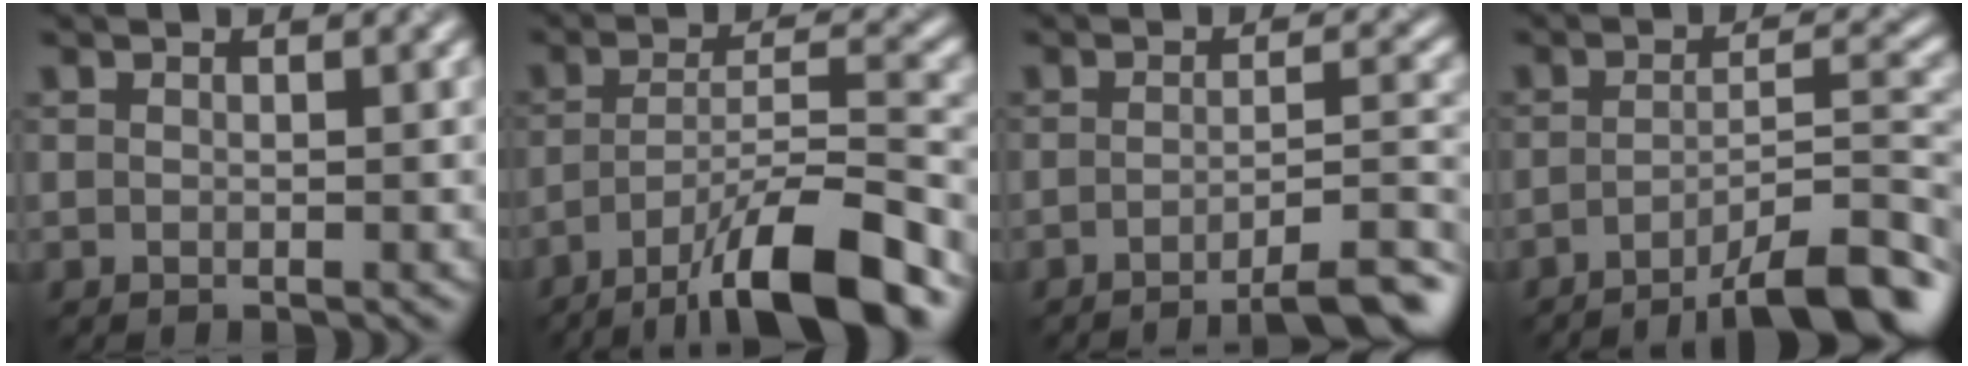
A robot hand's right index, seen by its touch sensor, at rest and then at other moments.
{"total": 10.9, "force": [-7.1, 2.4, 8.0], "torque": [-0.122, 0.012, -0.122]}
{"total": 6.6, "force": [-4.7, 1.3, 4.5], "torque": [-0.046, 0.011, -0.067]}
{"total": 8.9, "force": [-5.9, 2.0, 6.4], "torque": [-0.079, 0.009, -0.090]}